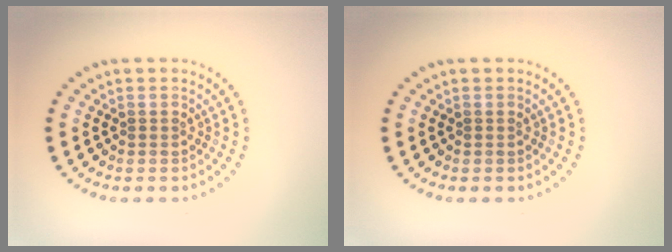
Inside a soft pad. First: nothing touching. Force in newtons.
{"total": 0.0}